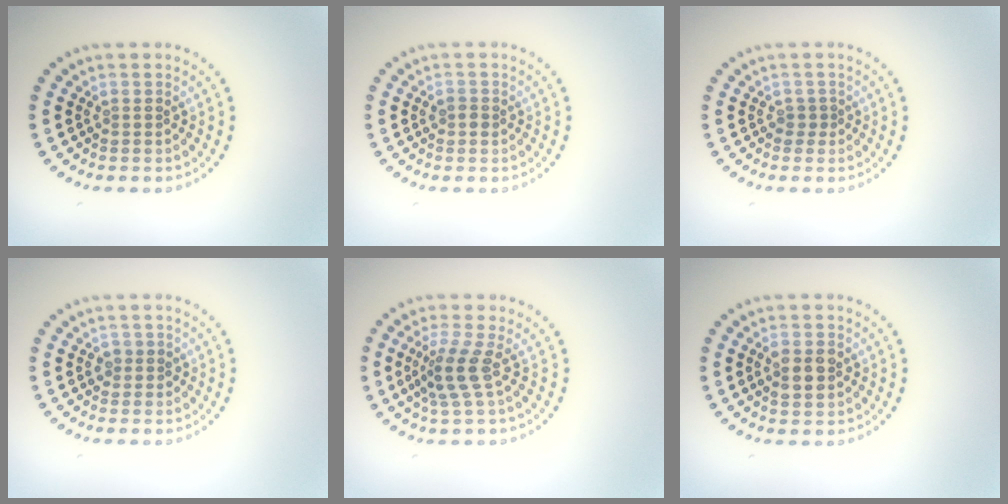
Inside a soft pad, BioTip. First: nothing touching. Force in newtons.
{"total": 1.0, "press": 1.0, "slide": 0.2}
{"total": 0.6, "press": 0.2, "slide": 0.6}
{"total": 1.2, "press": 1.0, "slide": 0.6}
{"total": 3.0, "press": 2.3, "slide": 1.8}
{"total": 2.4, "press": 2.4, "slide": 0.1}